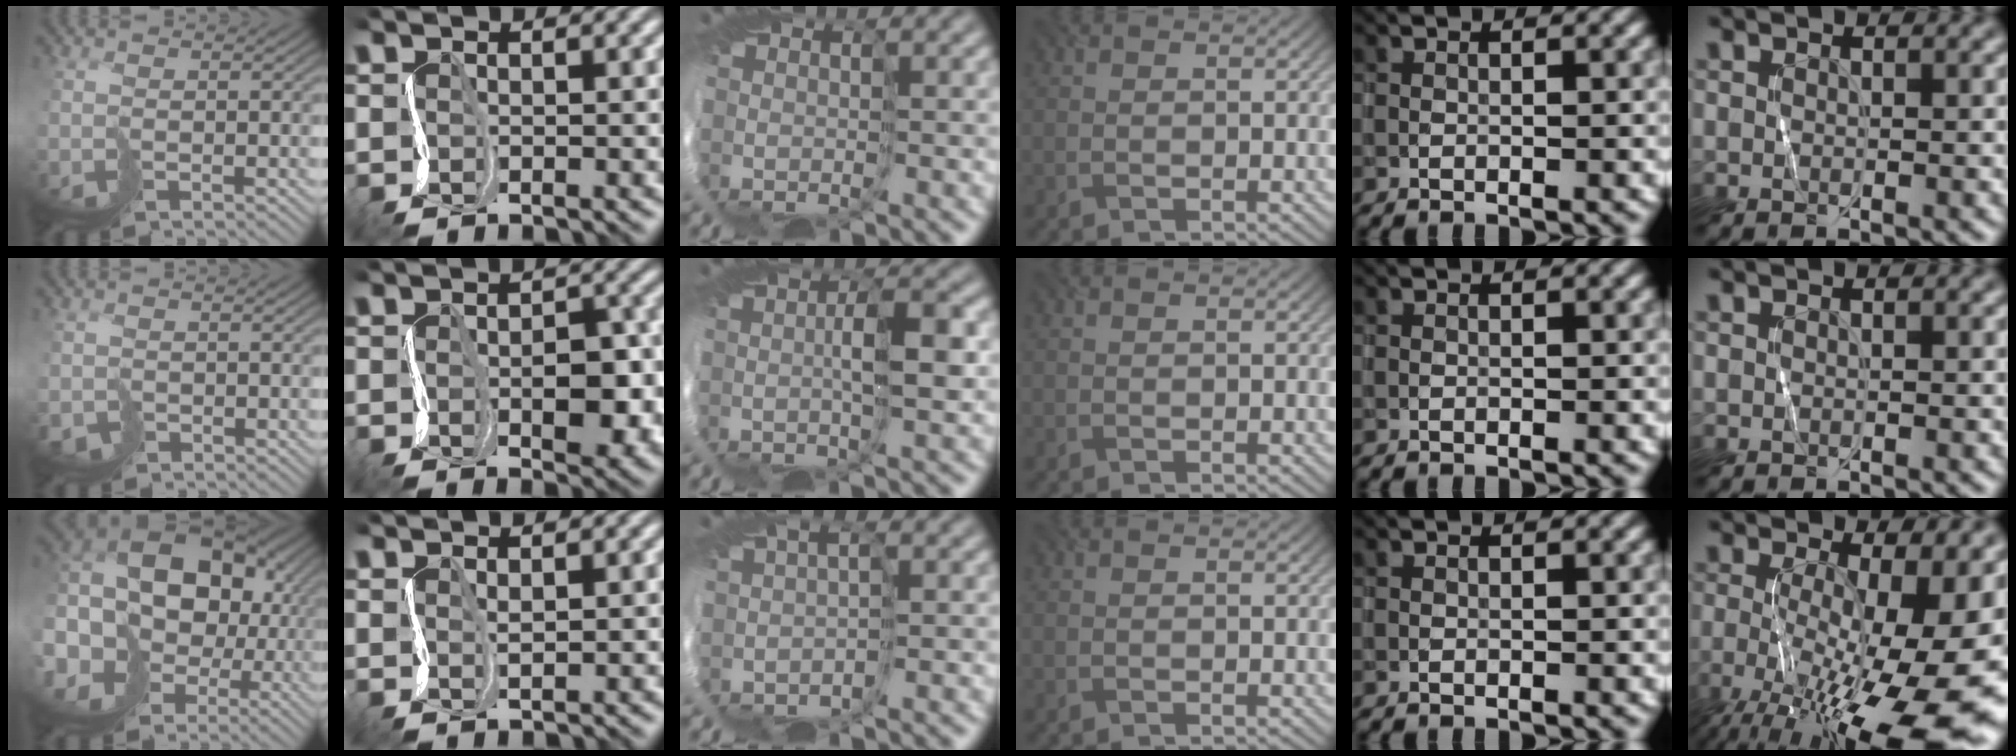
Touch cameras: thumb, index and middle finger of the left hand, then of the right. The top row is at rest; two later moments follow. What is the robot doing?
{"motion": "cut", "object": "wrapping paper"}